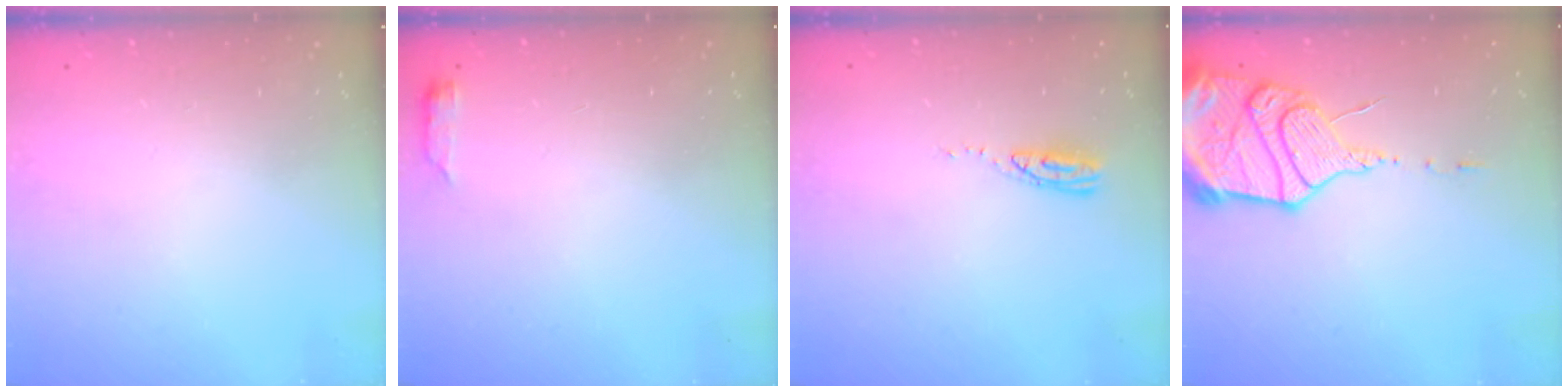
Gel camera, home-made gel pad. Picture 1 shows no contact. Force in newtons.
{"total": 2.6, "press": 2.6, "slide": 0.5}
{"total": 6.5, "press": 6.5, "slide": 0.5}
{"total": 17.0, "press": 16.9, "slide": 1.6}